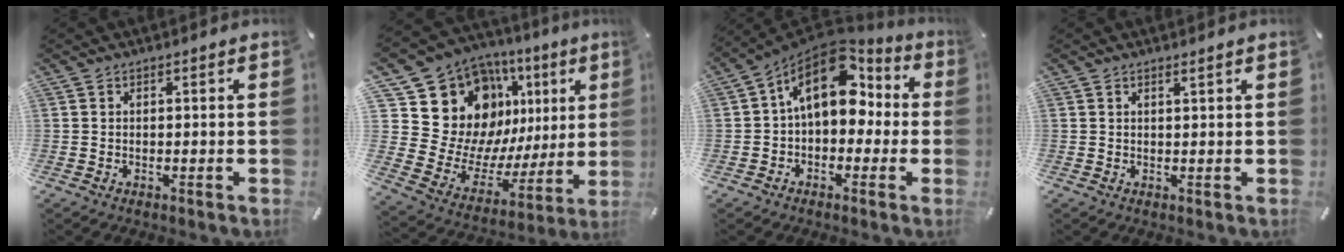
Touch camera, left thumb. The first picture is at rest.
{"total": 18.3, "force": [9.9, 13.9, 6.8], "torque": [-0.096, -0.097, 0.206]}
{"total": 15.8, "force": [4.7, 10.4, 11.0], "torque": [-0.177, -0.021, 0.080]}
{"total": 1.0, "force": [0.8, -0.1, 0.6], "torque": [-0.010, -0.002, 0.014]}